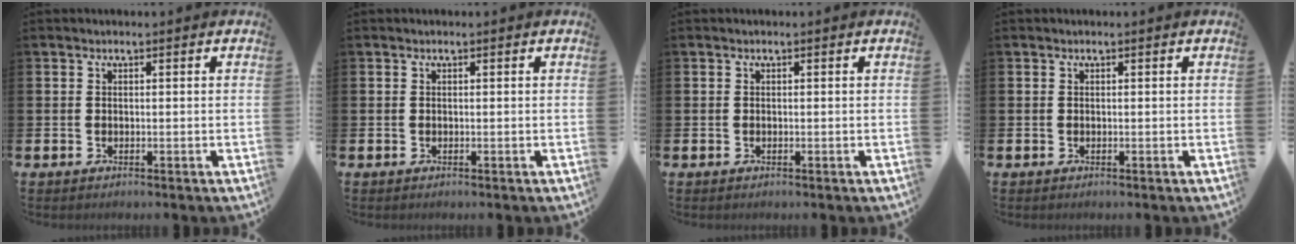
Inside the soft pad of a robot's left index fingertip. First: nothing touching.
{"total": 0.0}
{"total": 0.0}
{"total": 0.0}